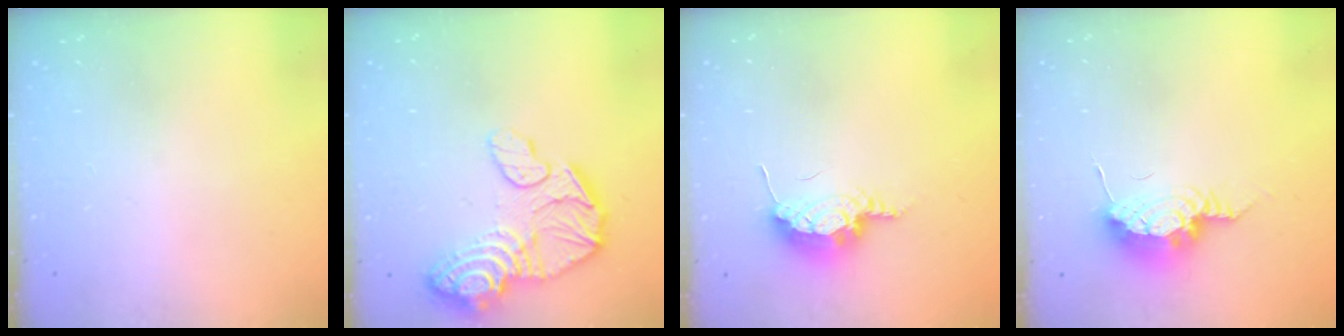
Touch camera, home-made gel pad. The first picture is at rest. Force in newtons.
{"total": 17.1, "press": 17.1, "slide": 1.6}
{"total": 14.8, "press": 9.9, "slide": 11.1}
{"total": 12.1, "press": 10.0, "slide": 6.8}